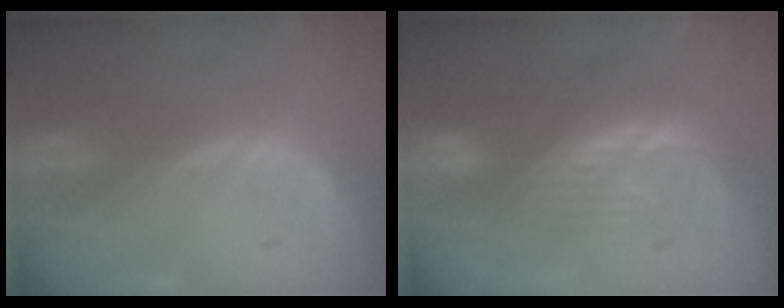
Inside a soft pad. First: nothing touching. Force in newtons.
{"total": 8.3, "press": 7.2, "slide": 4.0}